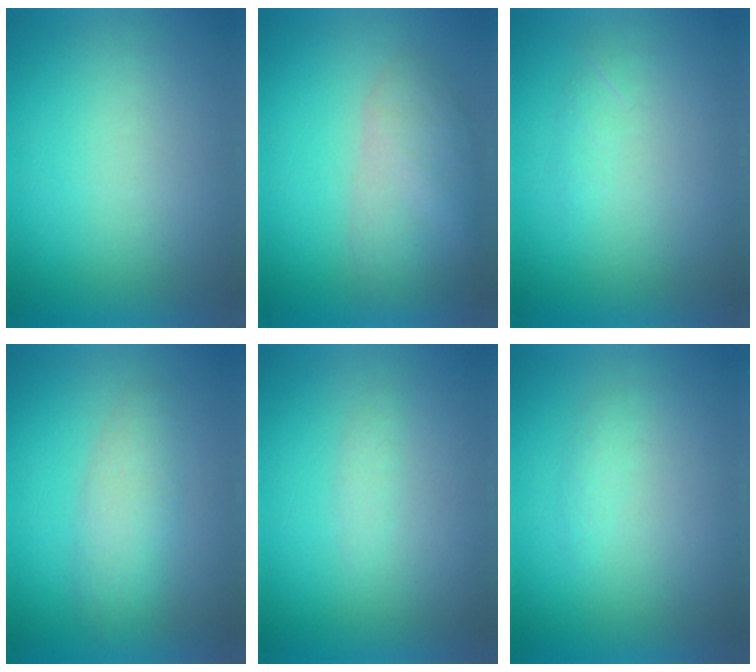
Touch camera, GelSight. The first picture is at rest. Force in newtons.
{"total": 5.7}
{"total": 1.3}
{"total": 3.2}
{"total": 1.3}
{"total": 1.3}